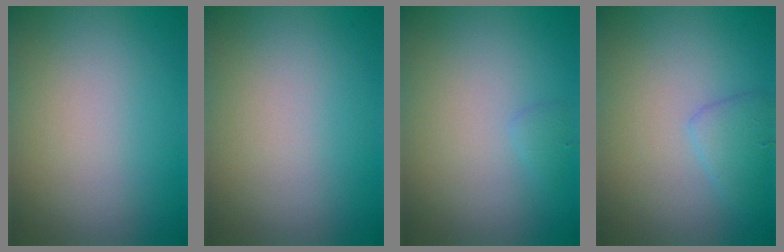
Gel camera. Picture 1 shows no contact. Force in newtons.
{"total": 0.0}
{"total": 0.7, "press": 0.7, "slide": 0.0}
{"total": 1.9, "press": 1.9, "slide": 0.1}